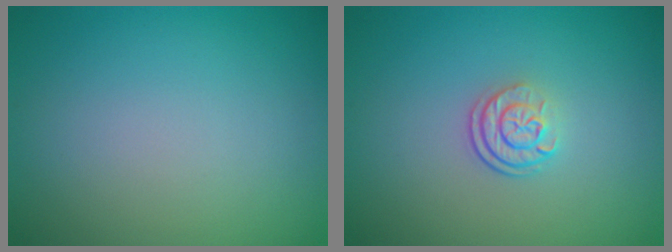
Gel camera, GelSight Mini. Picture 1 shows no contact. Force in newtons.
{"total": 2.3, "press": 1.7, "slide": 1.7}